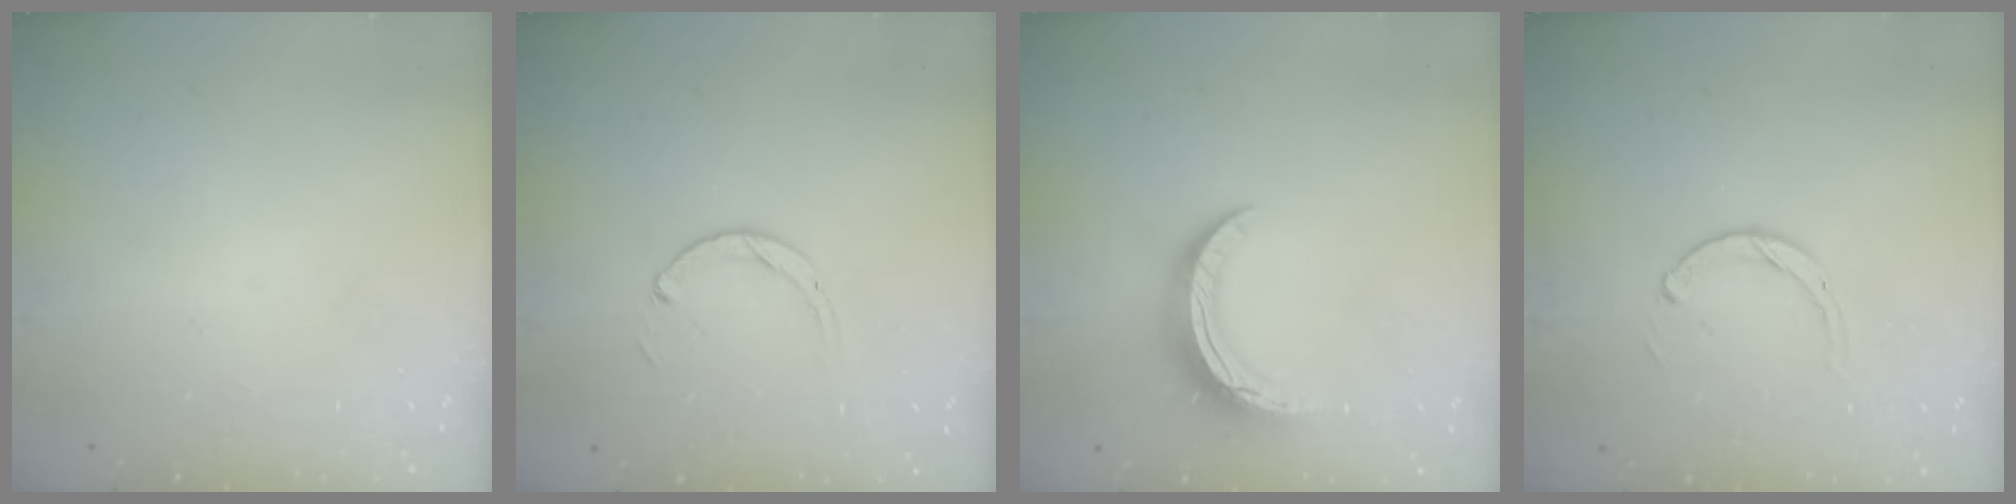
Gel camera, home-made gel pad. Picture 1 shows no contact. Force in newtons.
{"total": 2.9, "press": 2.9, "slide": 0.4}
{"total": 10.1, "press": 10.1, "slide": 0.1}
{"total": 2.3, "press": 2.3, "slide": 0.3}